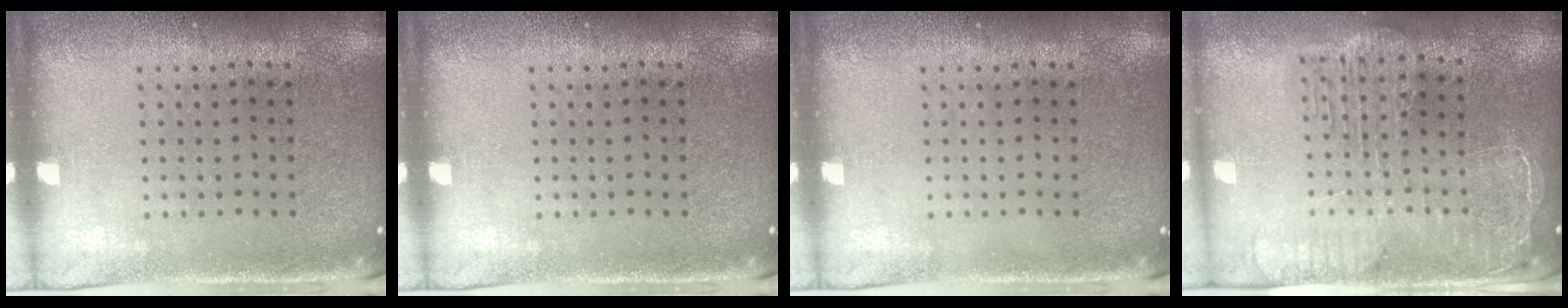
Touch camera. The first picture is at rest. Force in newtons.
{"total": 0.0}
{"total": 0.0}
{"total": 2.4, "press": 2.1, "slide": 1.2}